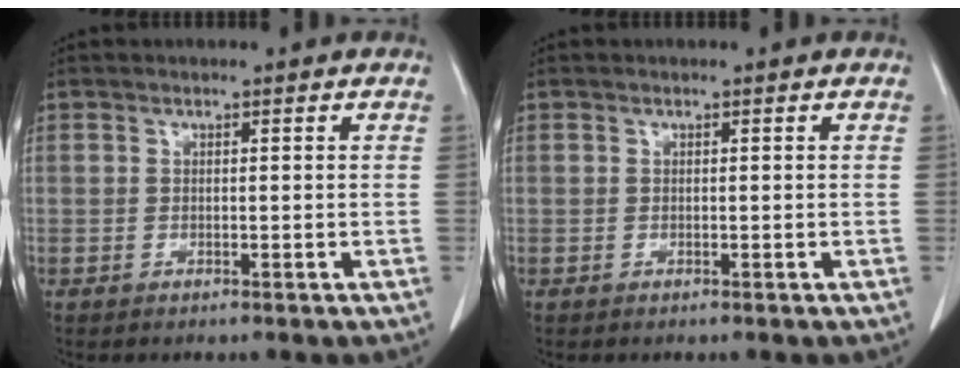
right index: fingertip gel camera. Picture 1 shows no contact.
{"total": 0.0}